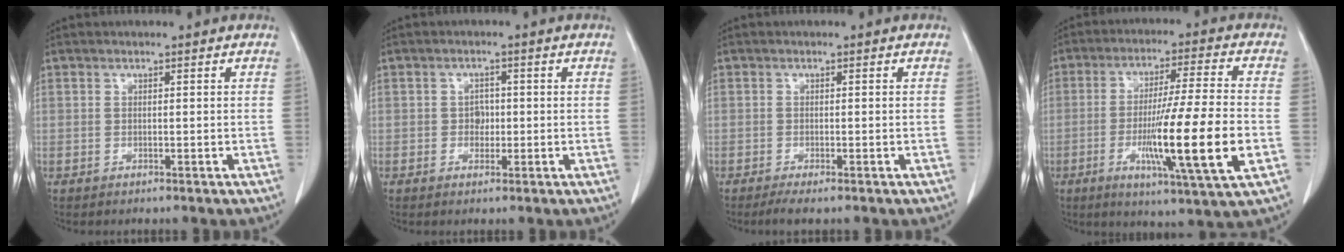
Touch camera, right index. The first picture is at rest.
{"total": 2.1, "force": [-0.2, 1.7, 1.2], "torque": [-0.014, 0.005, -0.002]}
{"total": 2.3, "force": [-1.7, 0.1, 1.6], "torque": [-0.027, -0.007, -0.029]}
{"total": 16.0, "force": [-4.0, -0.5, 15.5], "torque": [-0.272, -0.022, -0.069]}